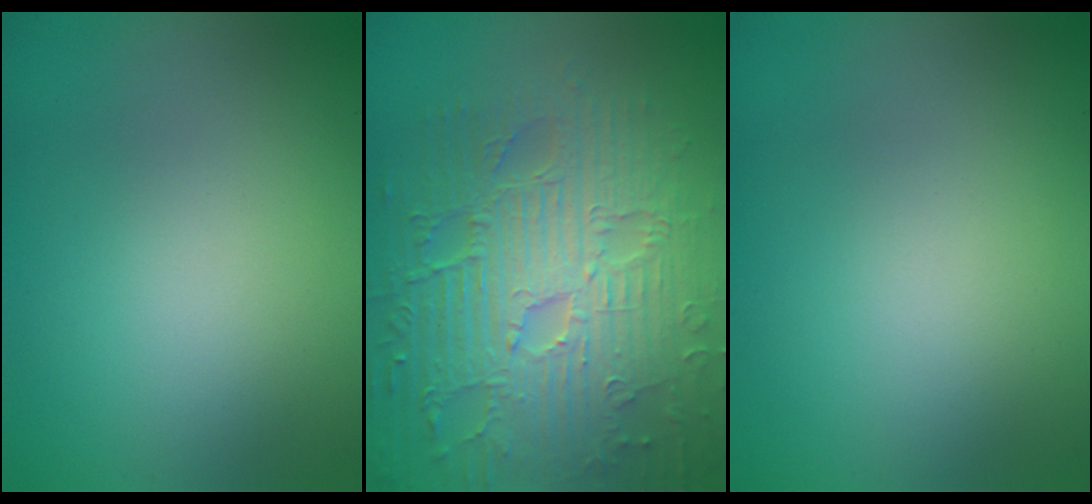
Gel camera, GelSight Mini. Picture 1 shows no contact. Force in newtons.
{"total": 9.6, "press": 6.9, "slide": 6.7}
{"total": 0.0}